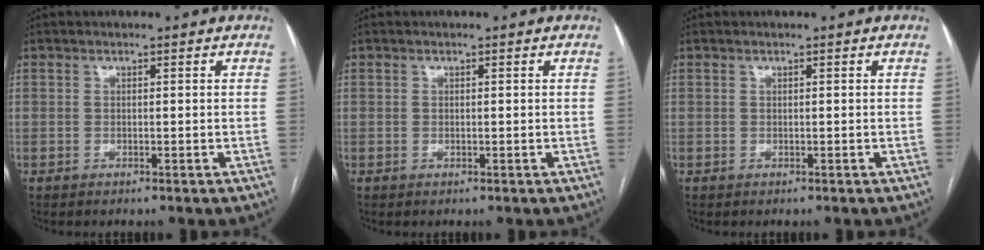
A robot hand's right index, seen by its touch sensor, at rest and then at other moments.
{"total": 0.0}
{"total": 0.0}